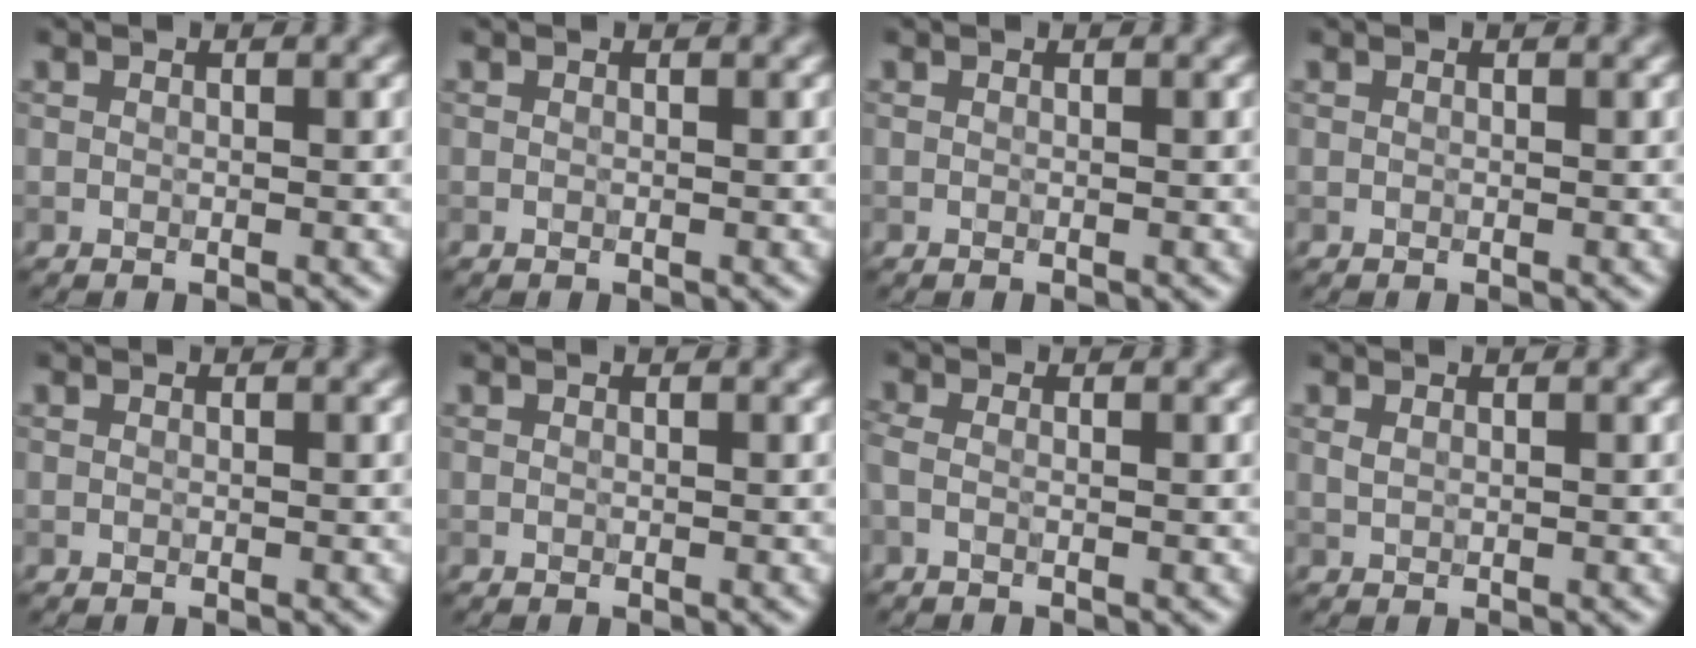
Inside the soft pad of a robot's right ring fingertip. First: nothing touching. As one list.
[{"total": 0.0}, {"total": 0.0}, {"total": 0.0}, {"total": 0.0}, {"total": 0.0}, {"total": 1.5, "force": [-0.4, 0.9, 1.2], "torque": [-0.024, -0.001, -0.015]}, {"total": 0.6, "force": [0.5, 0.2, 0.3], "torque": [-0.009, 0.004, 0.010]}]